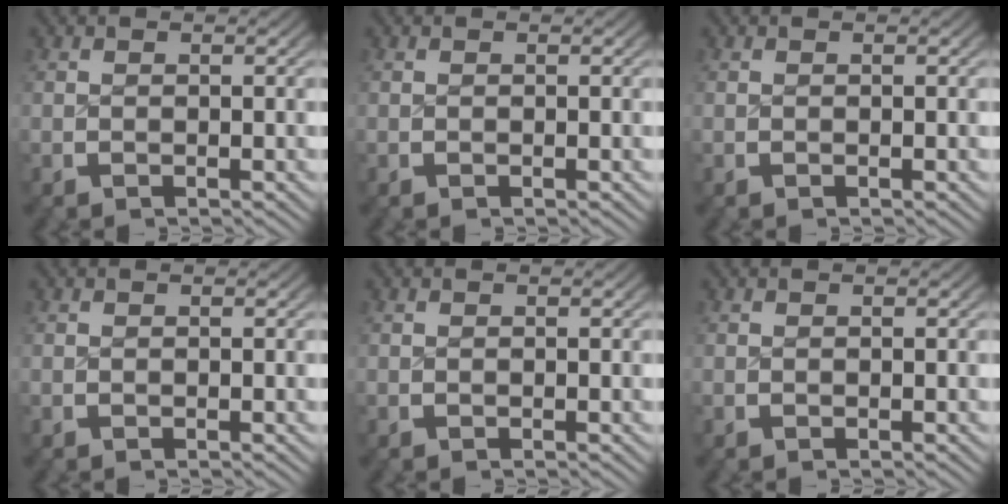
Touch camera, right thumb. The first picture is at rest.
{"total": 0.0}
{"total": 0.0}
{"total": 0.0}
{"total": 0.0}
{"total": 0.0}